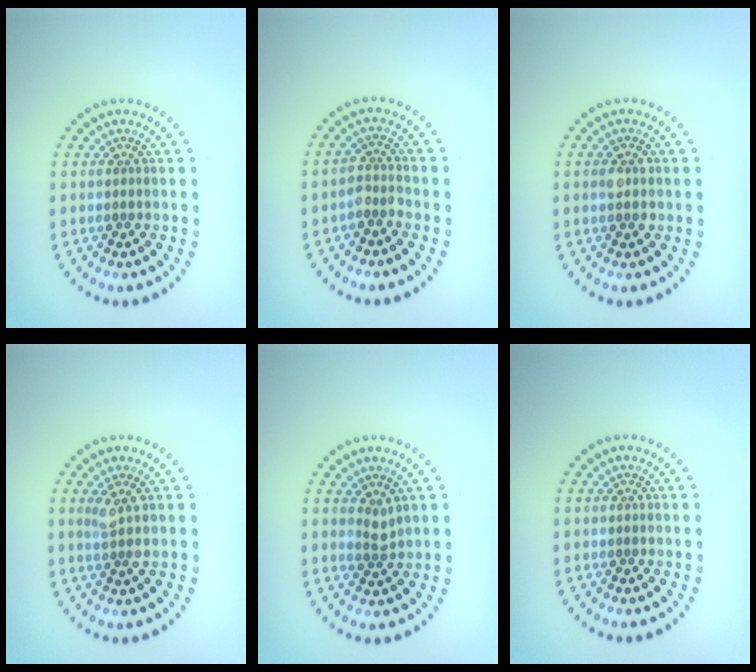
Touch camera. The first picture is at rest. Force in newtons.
{"total": 1.7, "press": 1.4, "slide": 1.0}
{"total": 2.1, "press": 2.1, "slide": 0.0}
{"total": 1.7, "press": 1.4, "slide": 1.0}
{"total": 1.4, "press": 1.1, "slide": 0.7}
{"total": 0.0}